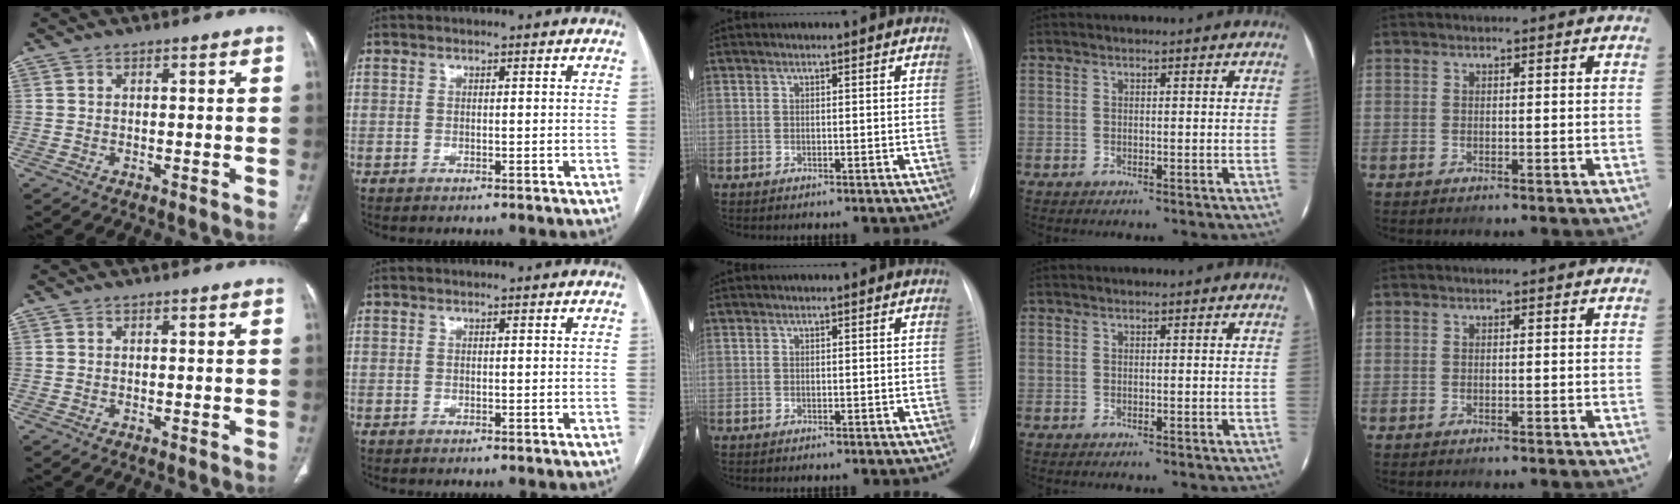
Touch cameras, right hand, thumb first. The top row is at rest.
{}